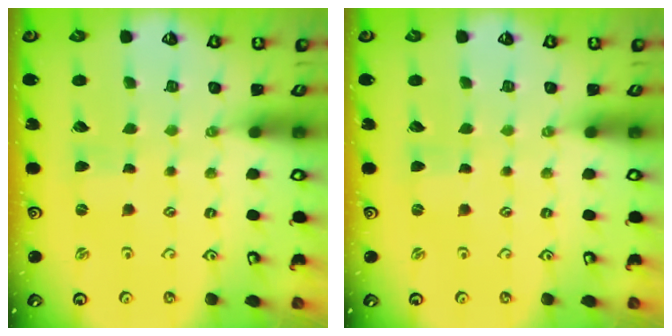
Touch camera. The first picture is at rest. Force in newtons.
{"total": 0.0}